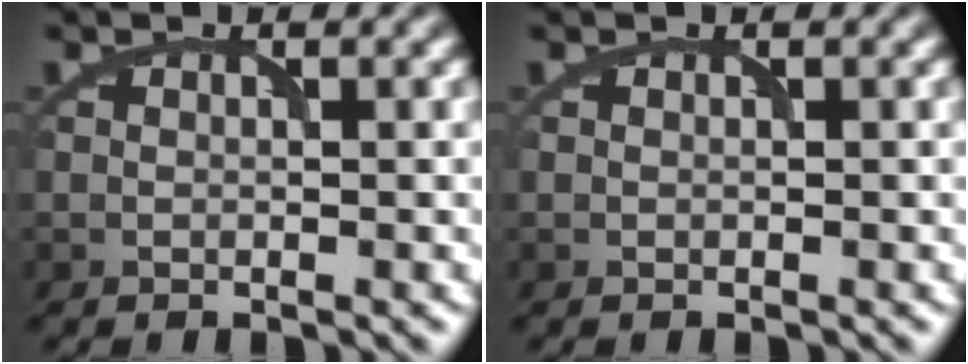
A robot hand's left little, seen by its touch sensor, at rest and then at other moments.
{"total": 0.0}